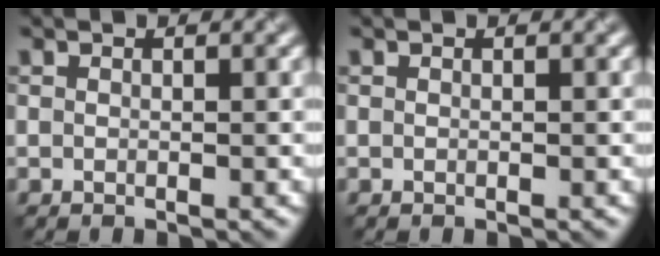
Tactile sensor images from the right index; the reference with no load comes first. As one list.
[{"total": 0.0}]